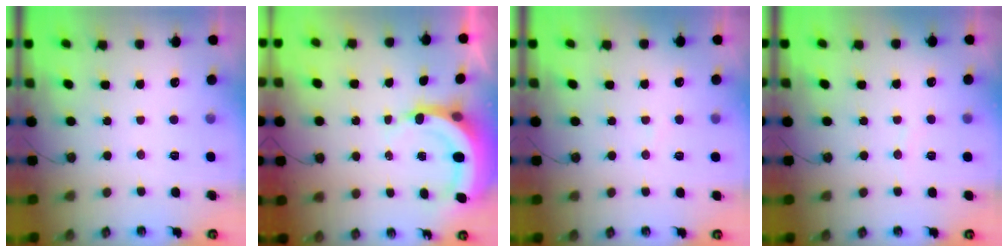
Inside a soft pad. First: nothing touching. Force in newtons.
{"total": 6.4, "press": 6.4, "slide": 0.7}
{"total": 2.9, "press": 2.7, "slide": 1.1}
{"total": 3.2, "press": 3.2, "slide": 0.3}